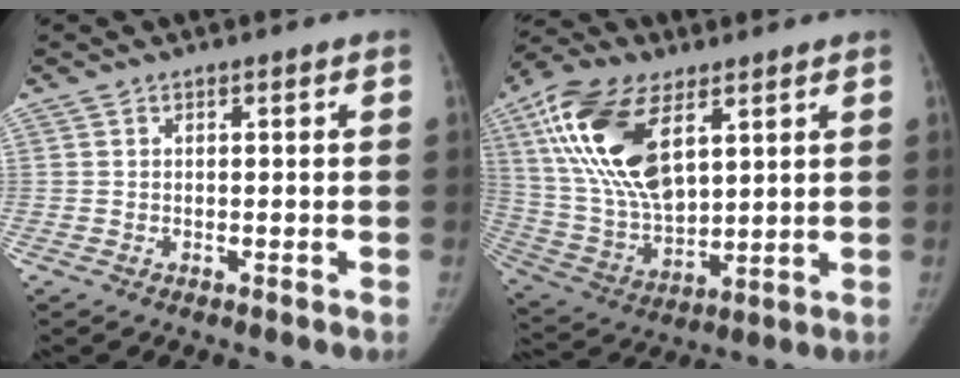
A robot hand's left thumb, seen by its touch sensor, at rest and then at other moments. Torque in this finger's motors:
{"motor_torque": [0.67, 0.70, 1.84, -0.94, 0.62]}